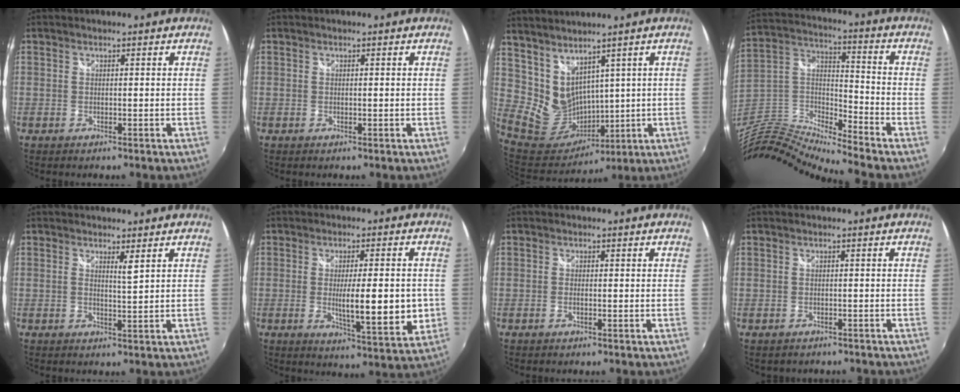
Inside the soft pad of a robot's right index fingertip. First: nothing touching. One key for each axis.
{"total": 0.5, "fx": 0.3, "fy": 0.1, "fz": 0.4, "tx": -0.006, "ty": 0.000, "tz": 0.005}
{"total": 11.7, "fx": 6.9, "fy": 8.0, "fz": 5.2, "tx": -0.119, "ty": -0.011, "tz": 0.167}
{"total": 13.6, "fx": -12.1, "fy": 0.3, "fz": 6.2, "tx": -0.149, "ty": 0.002, "tz": -0.252}
{"total": 2.0, "fx": 1.1, "fy": -0.3, "fz": 1.6, "tx": -0.028, "ty": -0.005, "tz": 0.016}
{"total": 11.6, "fx": -1.3, "fy": 2.2, "fz": 11.3, "tx": -0.175, "ty": -0.025, "tz": -0.013}
{"total": 0.7, "fx": -0.3, "fy": 0.0, "fz": 0.6, "tx": -0.013, "ty": 0.000, "tz": -0.005}
{"total": 2.1, "fx": -1.5, "fy": 1.4, "fz": 0.5, "tx": -0.014, "ty": -0.005, "tz": -0.018}